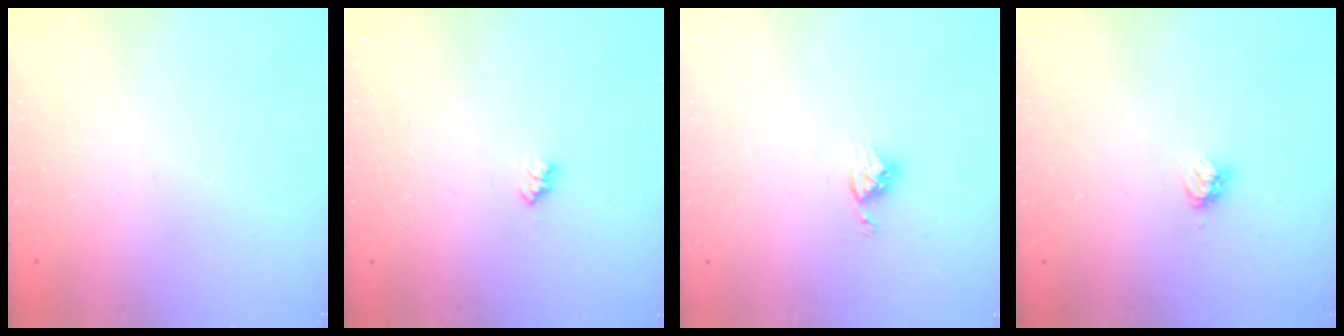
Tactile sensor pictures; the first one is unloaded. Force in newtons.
{"total": 2.6, "press": 2.5, "slide": 0.4}
{"total": 3.9, "press": 3.9, "slide": 0.4}
{"total": 3.3, "press": 3.3, "slide": 0.3}